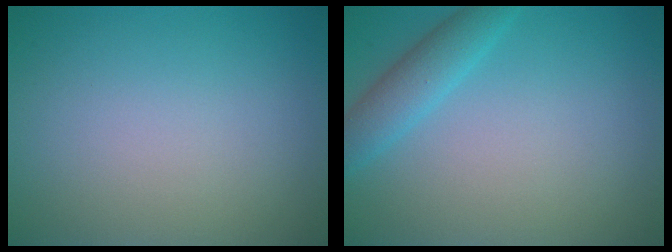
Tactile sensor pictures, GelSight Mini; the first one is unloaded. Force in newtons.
{"total": 2.9, "press": 2.9, "slide": 0.2}